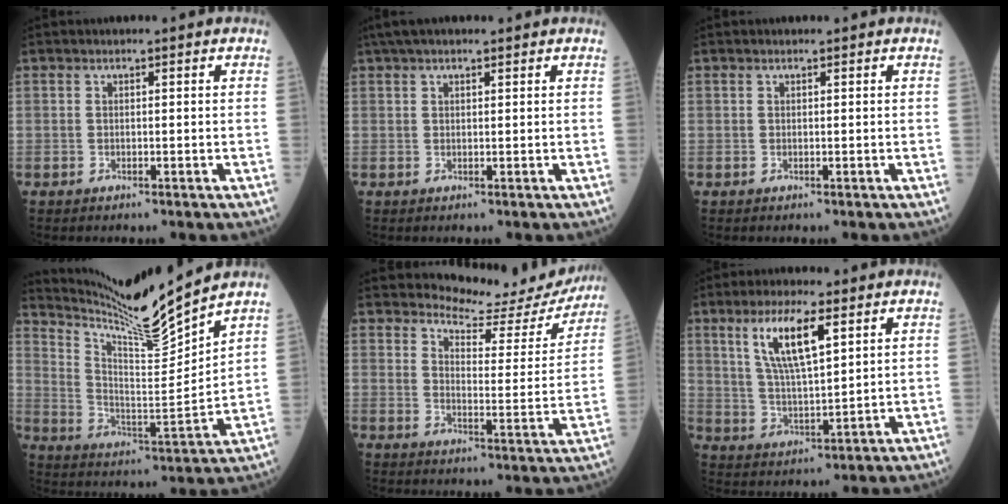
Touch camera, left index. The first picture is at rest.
{"total": 5.2, "force": [4.0, 1.1, 3.1], "torque": [-0.051, 0.039, 0.068]}
{"total": 0.0}
{"total": 12.9, "force": [12.0, -2.4, 3.9], "torque": [-0.083, -0.038, 0.215]}
{"total": 13.7, "force": [13.4, 2.4, 1.3], "torque": [-0.005, -0.057, 0.153]}
{"total": 9.4, "force": [4.5, 1.9, 8.0], "torque": [-0.161, 0.005, 0.091]}